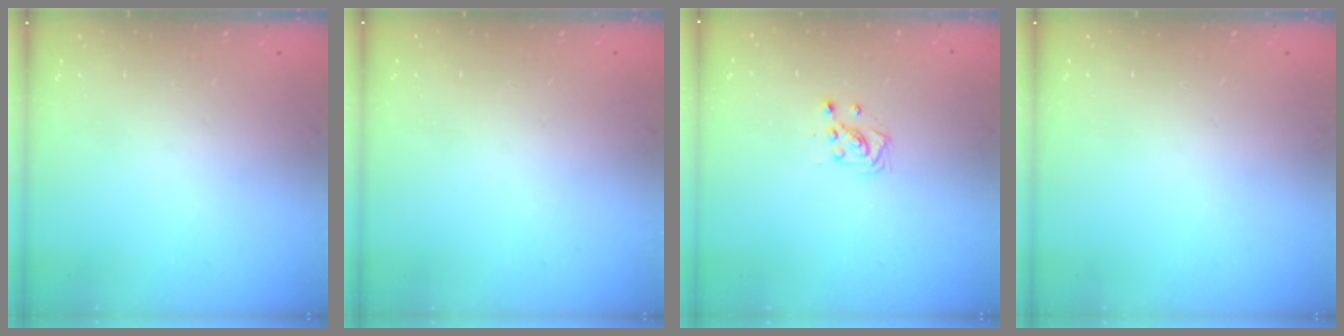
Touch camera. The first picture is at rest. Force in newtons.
{"total": 0.0}
{"total": 3.3, "press": 3.2, "slide": 0.5}
{"total": 0.0}